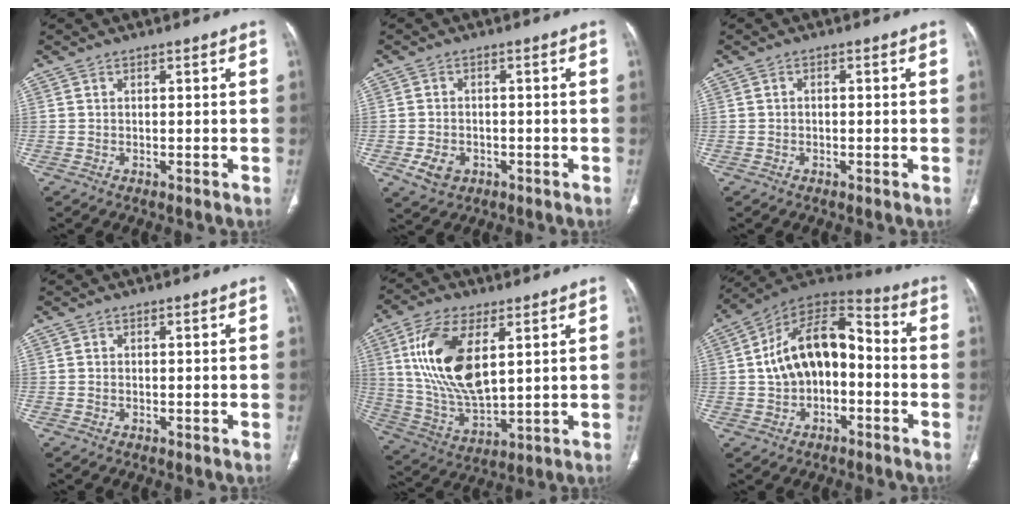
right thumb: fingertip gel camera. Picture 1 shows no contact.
{"total": 4.7, "force": [-1.7, 3.6, 2.5], "torque": [-0.041, 0.005, -0.021]}
{"total": 0.7, "force": [-0.2, 0.5, 0.4], "torque": [-0.006, 0.002, -0.006]}
{"total": 0.0}
{"total": 17.5, "force": [5.2, 8.2, 14.5], "torque": [-0.283, -0.020, 0.108]}
{"total": 16.0, "force": [-1.0, 9.8, 12.6], "torque": [-0.189, 0.053, -0.027]}